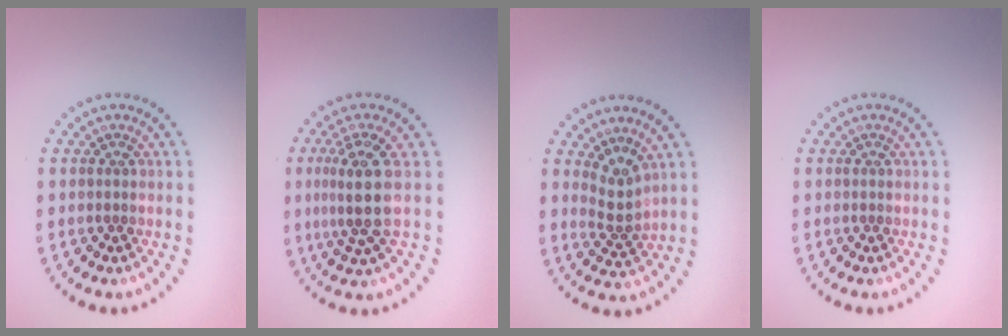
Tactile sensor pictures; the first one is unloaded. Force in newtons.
{"total": 3.8, "press": 3.0, "slide": 2.3}
{"total": 2.3, "press": 1.6, "slide": 1.7}
{"total": 0.0}